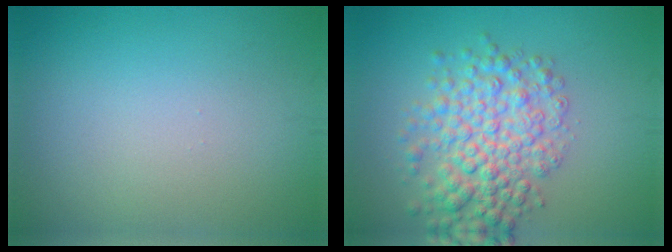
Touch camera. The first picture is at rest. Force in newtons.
{"total": 6.1, "press": 6.1, "slide": 0.1}